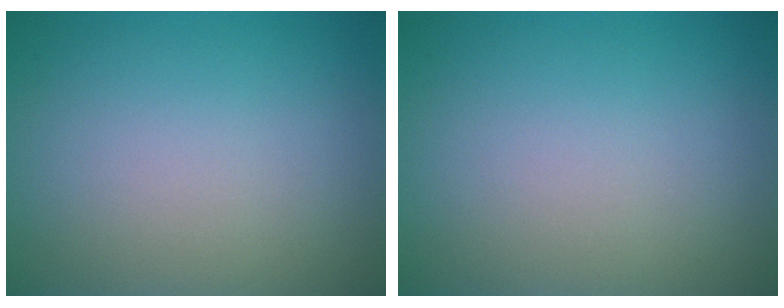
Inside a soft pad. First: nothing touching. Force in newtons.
{"total": 0.0}